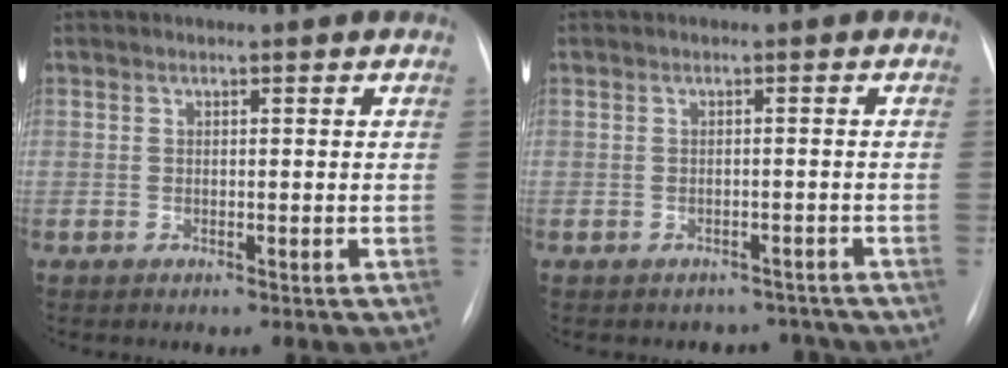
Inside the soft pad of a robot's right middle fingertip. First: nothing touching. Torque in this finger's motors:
{"motor_torque": [-0.13, -0.22, -0.02, 0.00]}